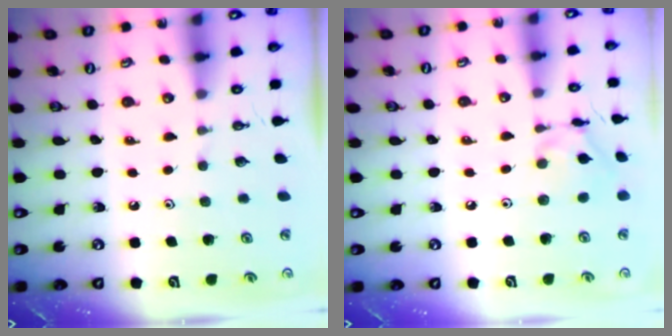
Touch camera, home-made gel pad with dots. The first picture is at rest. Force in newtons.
{"total": 8.8, "press": 8.8, "slide": 0.5}